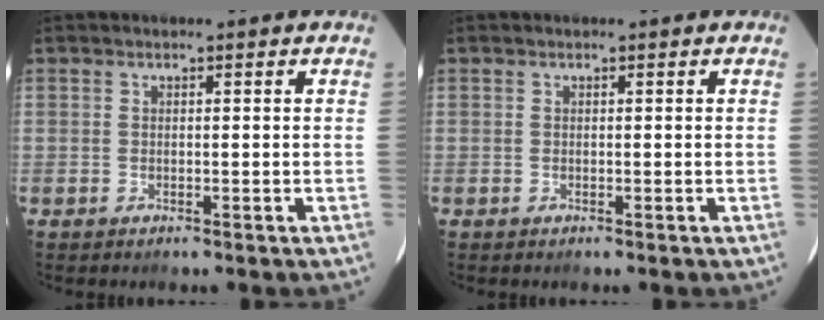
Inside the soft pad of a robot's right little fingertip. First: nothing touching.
{"total": 0.0}